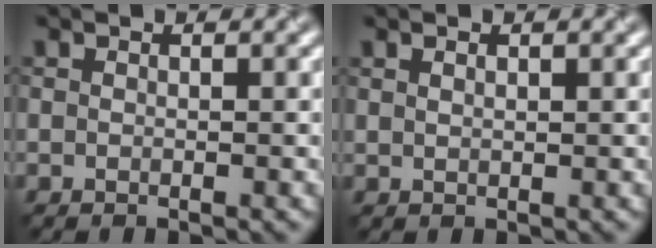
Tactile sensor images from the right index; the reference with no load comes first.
{"total": 0.7, "force": [0.5, 0.3, 0.5], "torque": [-0.010, 0.000, 0.011]}